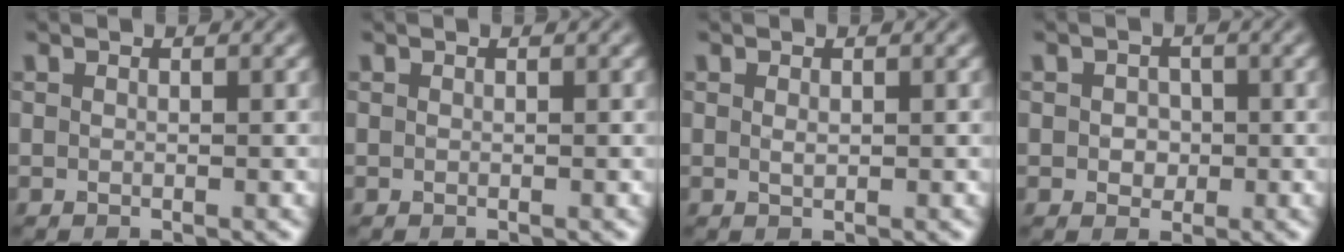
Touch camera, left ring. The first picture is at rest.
{"total": 0.0}
{"total": 0.6, "force": [0.1, 0.3, 0.5], "torque": [-0.011, -0.001, 0.003]}
{"total": 1.7, "force": [0.0, 1.4, 0.9], "torque": [-0.014, -0.002, -0.004]}